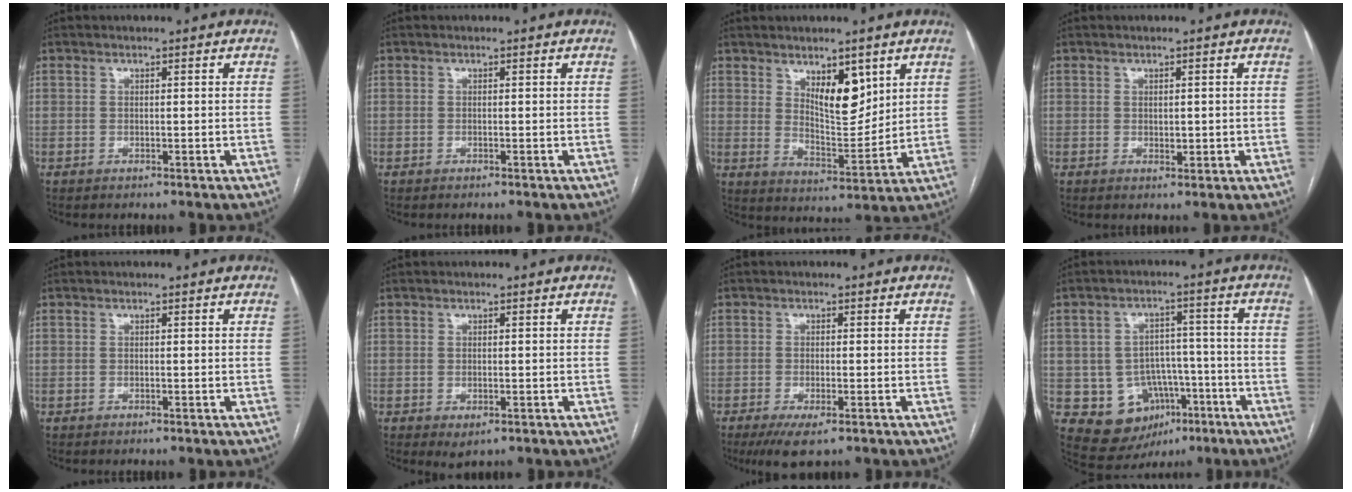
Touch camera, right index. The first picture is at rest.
{"total": 0.0}
{"total": 8.0, "force": [4.1, 3.2, 6.1], "torque": [-0.102, -0.012, 0.076]}
{"total": 1.6, "force": [0.1, 1.0, 1.2], "torque": [-0.016, -0.003, 0.004]}
{"total": 0.0}
{"total": 1.9, "force": [-0.8, 1.0, 1.5], "torque": [-0.020, -0.004, -0.002]}
{"total": 4.9, "force": [-2.9, 1.2, 3.8], "torque": [-0.063, -0.012, -0.044]}
{"total": 10.7, "force": [-4.1, 9.0, 4.0], "torque": [-0.051, 0.033, -0.047]}